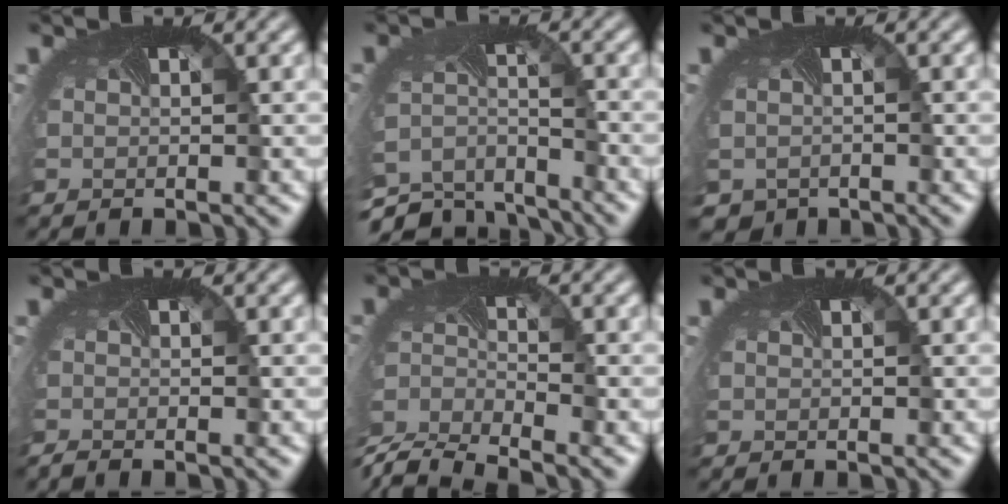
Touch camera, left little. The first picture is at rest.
{"total": 6.7, "force": [-6.3, 2.0, 1.2], "torque": [-0.037, -0.033, -0.107]}
{"total": 2.0, "force": [-1.2, 1.6, 0.4], "torque": [-0.008, -0.016, -0.016]}
{"total": 1.0, "force": [-1.0, -0.3, 0.1], "torque": [-0.010, -0.010, -0.020]}
{"total": 7.4, "force": [-6.8, 1.6, 2.4], "torque": [-0.064, -0.023, -0.131]}
{"total": 0.0}